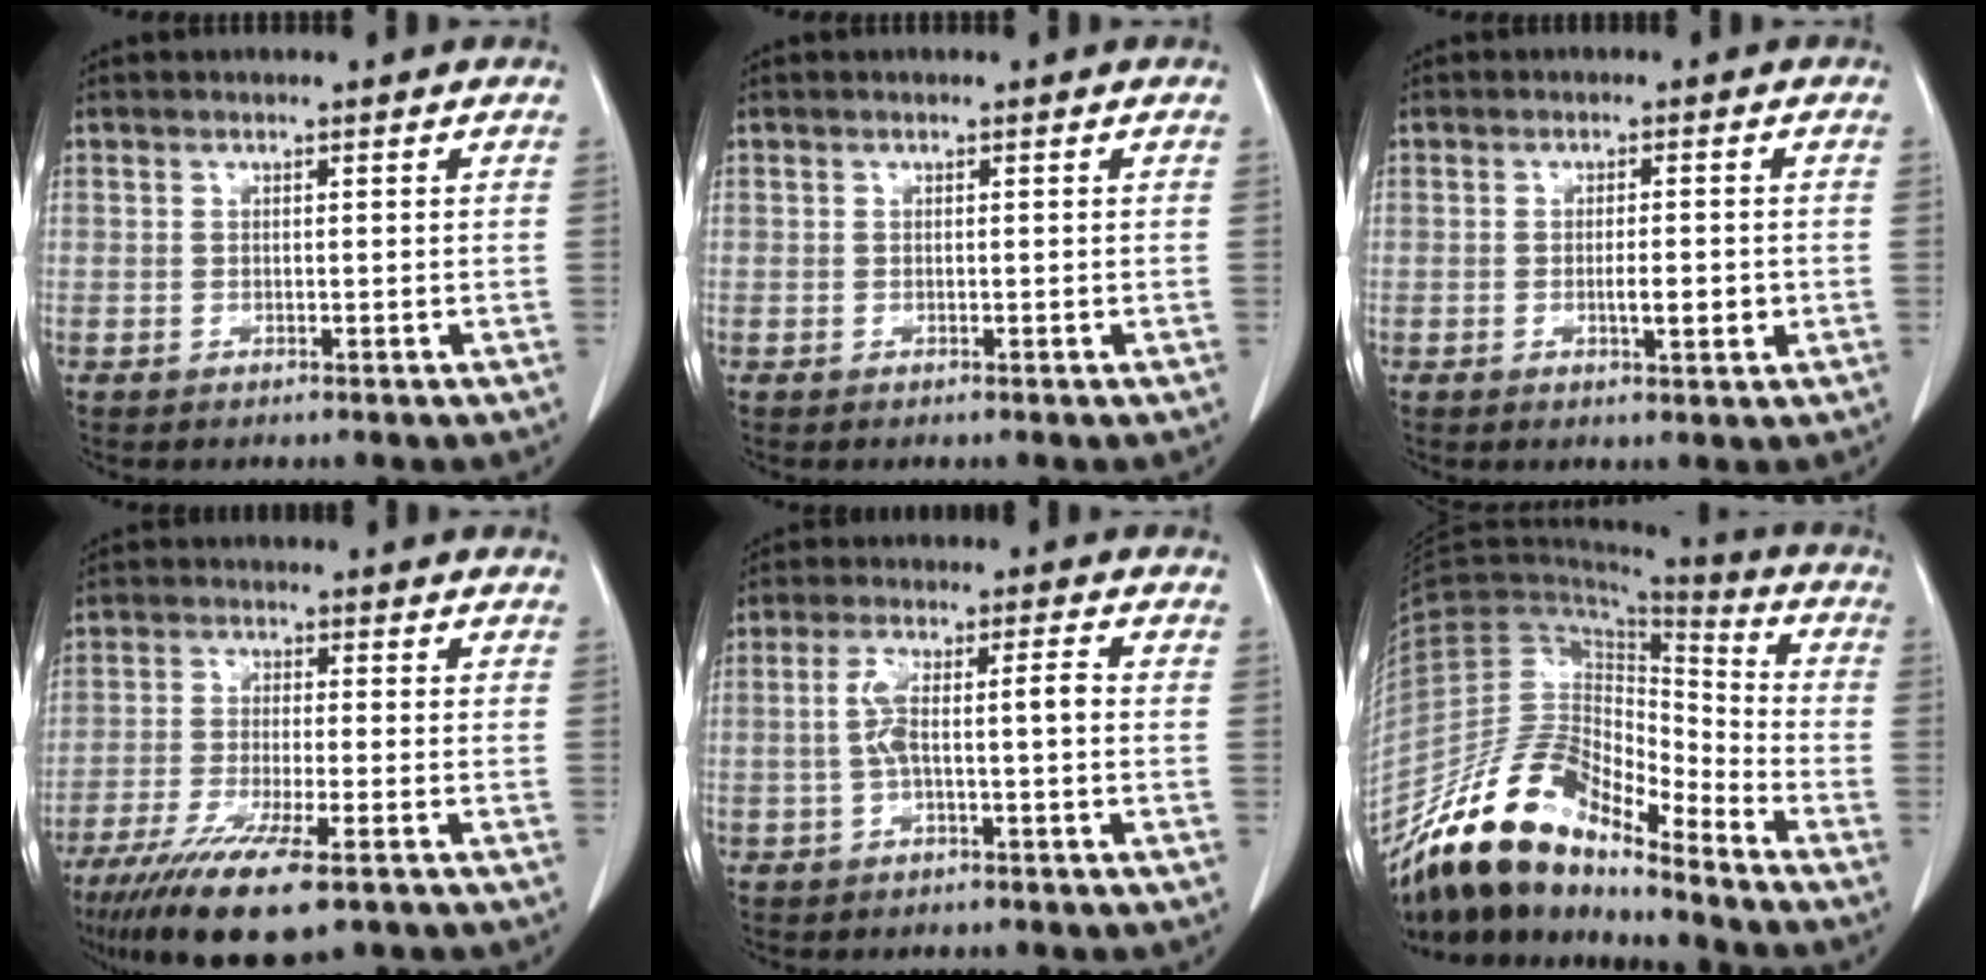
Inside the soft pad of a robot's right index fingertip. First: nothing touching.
{"total": 0.0}
{"total": 3.4, "force": [-0.6, 0.9, 3.2], "torque": [-0.052, -0.001, -0.006]}
{"total": 13.3, "force": [-8.7, 2.2, 9.8], "torque": [-0.175, -0.036, -0.143]}
{"total": 5.7, "force": [-0.5, 1.1, 5.5], "torque": [-0.113, 0.026, -0.008]}
{"total": 15.6, "force": [-13.0, 5.1, 6.9], "torque": [-0.116, 0.041, -0.243]}